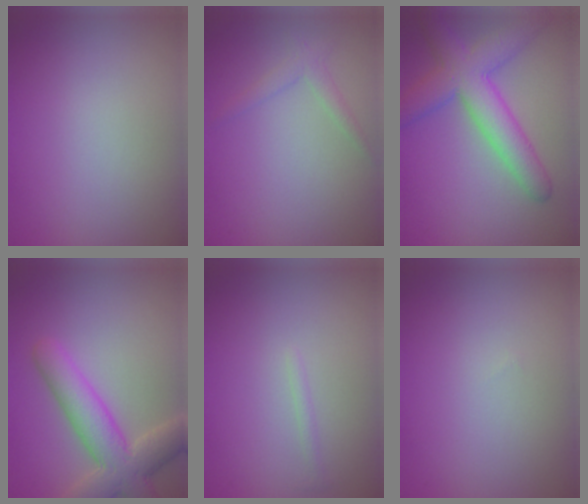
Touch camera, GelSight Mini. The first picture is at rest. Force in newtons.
{"total": 1.4, "press": 1.4, "slide": 0.1}
{"total": 6.6, "press": 6.6, "slide": 0.4}
{"total": 6.3, "press": 6.3, "slide": 0.3}
{"total": 0.6, "press": 0.6, "slide": 0.0}
{"total": 0.0}